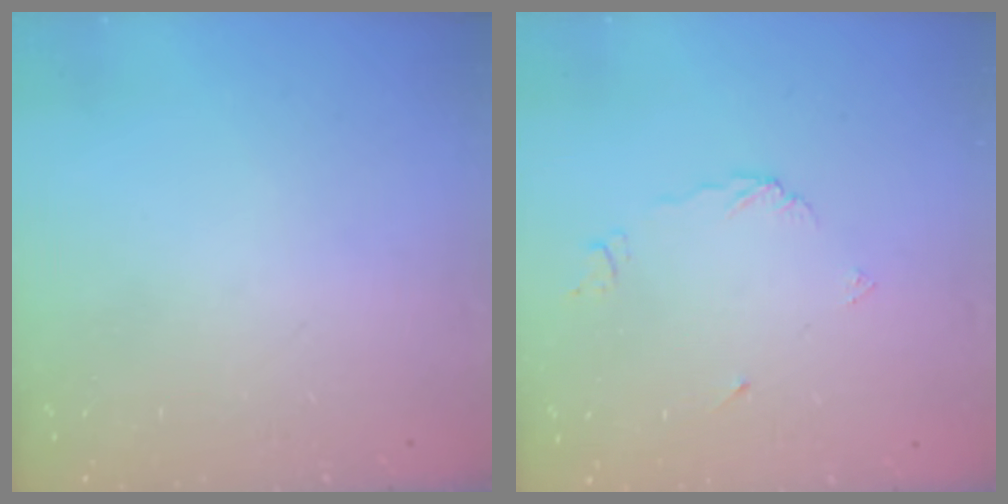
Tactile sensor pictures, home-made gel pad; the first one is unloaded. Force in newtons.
{"total": 5.2, "press": 5.2, "slide": 0.3}